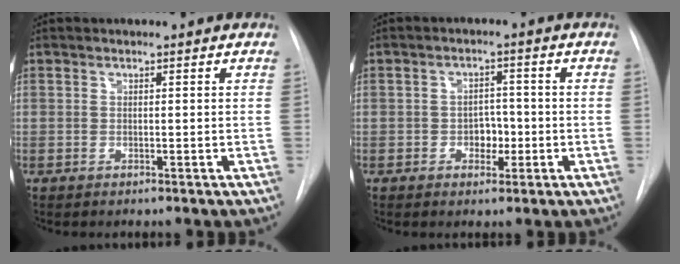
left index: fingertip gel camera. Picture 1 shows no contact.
{"total": 3.8, "force": [-2.0, 2.3, 2.2], "torque": [-0.024, 0.000, -0.027]}